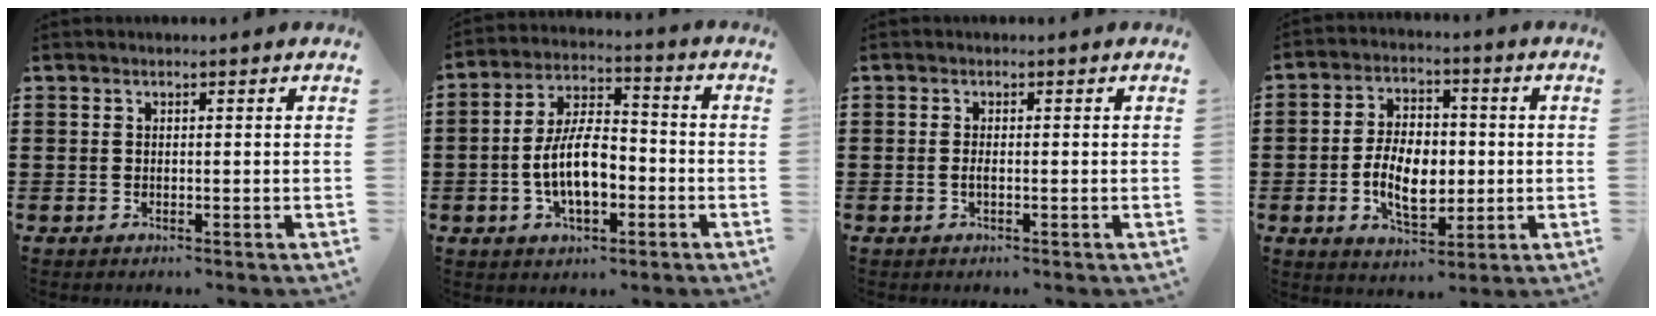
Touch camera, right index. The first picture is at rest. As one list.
[{"total": 9.7, "force": [-2.5, 4.7, 8.1], "torque": [-0.164, 0.002, -0.051]}, {"total": 0.9, "force": [-0.3, 0.2, 0.9], "torque": [-0.017, -0.001, -0.005]}, {"total": 8.6, "force": [-1.1, 5.1, 6.9], "torque": [-0.128, 0.002, -0.026]}]